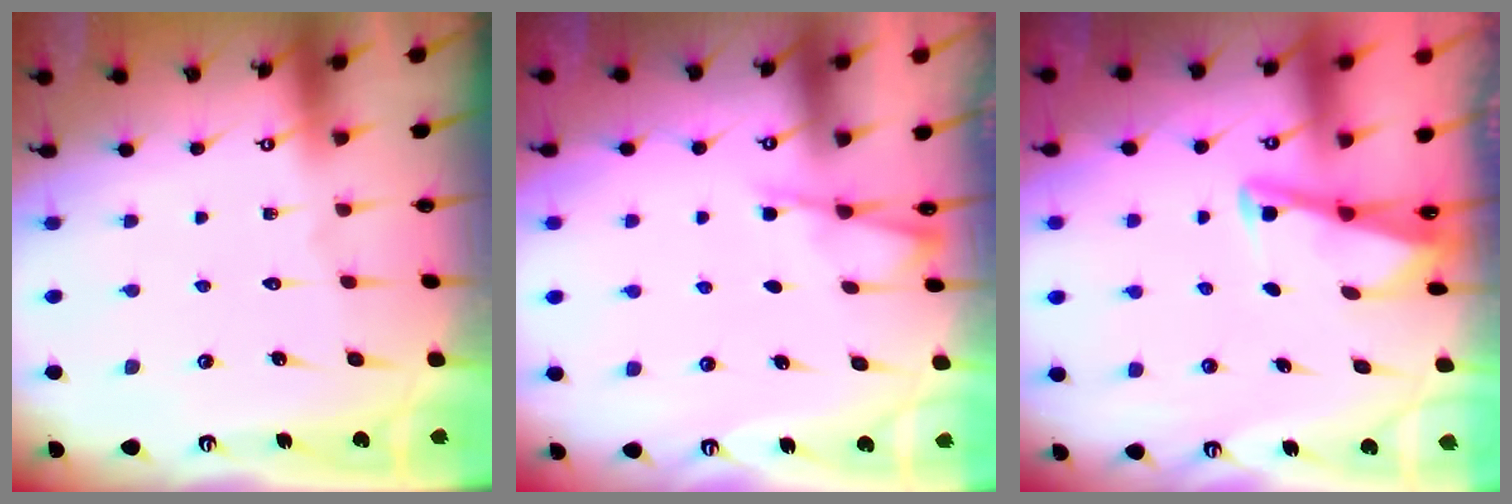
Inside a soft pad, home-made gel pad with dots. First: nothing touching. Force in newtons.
{"total": 2.8, "press": 2.8, "slide": 0.3}
{"total": 2.8, "press": 2.7, "slide": 0.4}